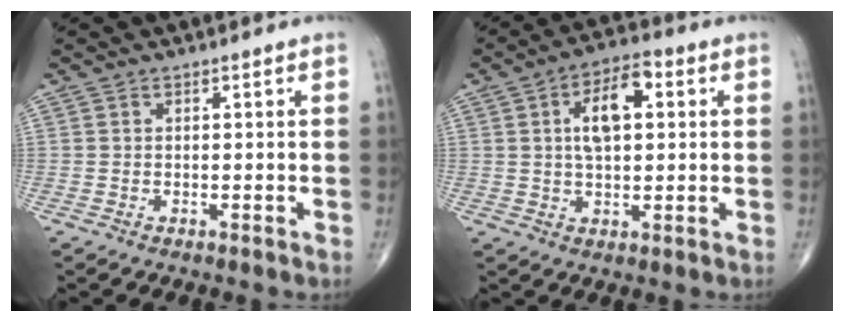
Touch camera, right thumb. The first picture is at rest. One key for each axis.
{"total": 9.7, "fx": 2.2, "fy": 4.8, "fz": 8.1, "tx": -0.125, "ty": 0.014, "tz": 0.030}